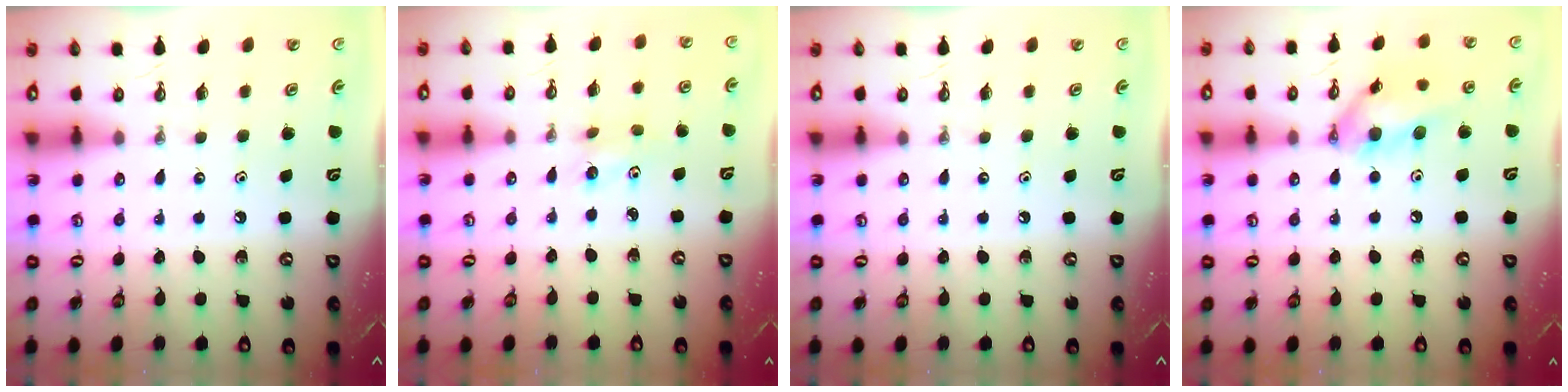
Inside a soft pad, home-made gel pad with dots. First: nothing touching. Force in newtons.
{"total": 6.9, "press": 4.9, "slide": 4.8}
{"total": 0.0}
{"total": 13.0, "press": 13.0, "slide": 0.9}